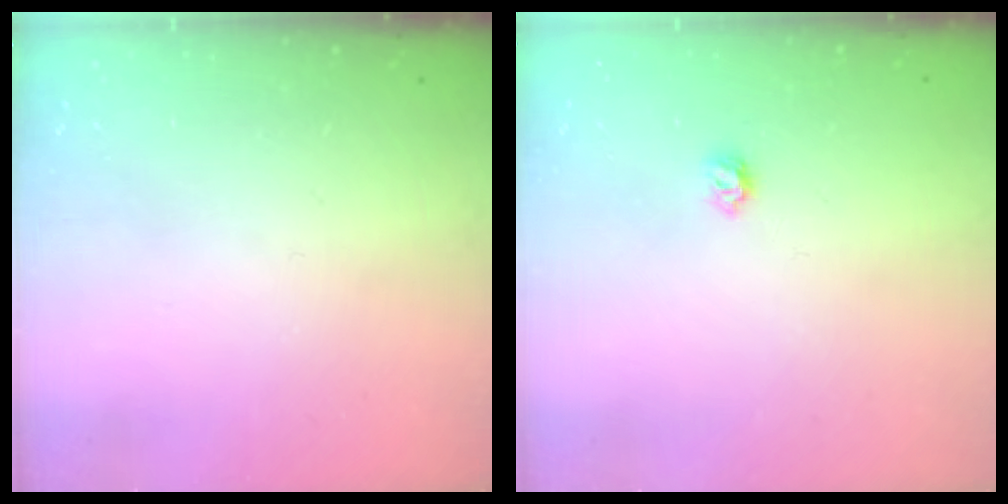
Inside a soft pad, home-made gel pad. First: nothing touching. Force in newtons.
{"total": 4.0, "press": 3.9, "slide": 0.6}